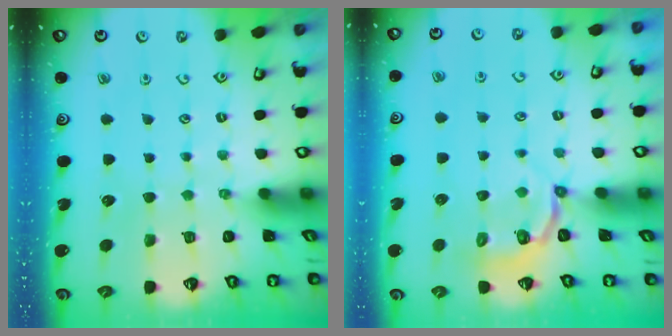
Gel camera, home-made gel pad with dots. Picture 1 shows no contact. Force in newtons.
{"total": 3.6, "press": 2.6, "slide": 2.5}